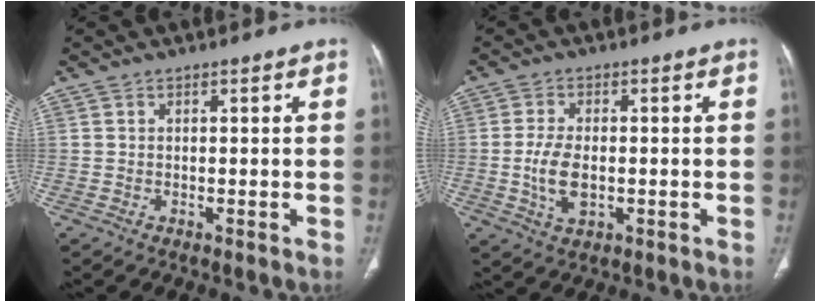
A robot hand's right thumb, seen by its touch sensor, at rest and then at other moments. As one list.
[{"total": 6.6, "force": [-0.9, 3.7, 5.4], "torque": [-0.107, -0.003, -0.013]}]